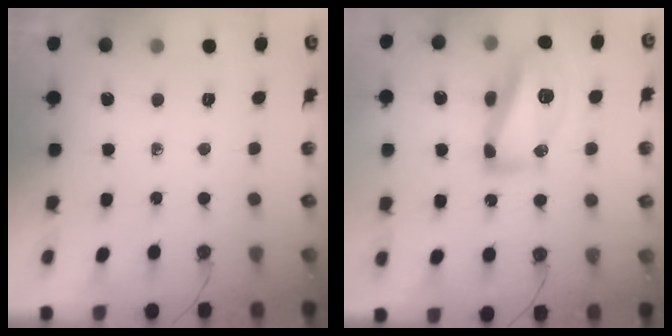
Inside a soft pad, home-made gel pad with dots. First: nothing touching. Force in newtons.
{"total": 14.8, "press": 14.8, "slide": 1.1}